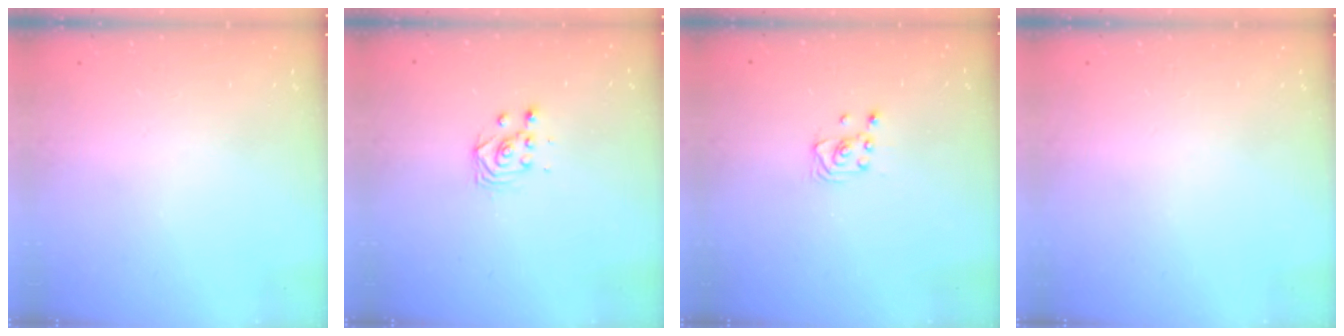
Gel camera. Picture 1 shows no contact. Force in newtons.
{"total": 2.9, "press": 2.9, "slide": 0.1}
{"total": 2.6, "press": 2.6, "slide": 0.3}
{"total": 0.0}